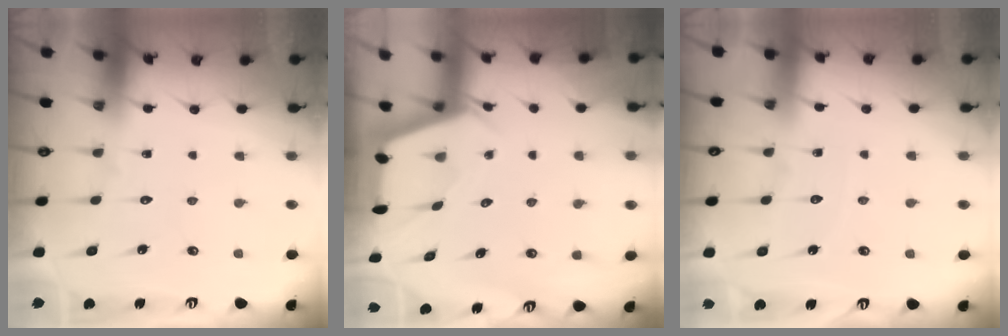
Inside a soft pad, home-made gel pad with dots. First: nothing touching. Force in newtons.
{"total": 2.0, "press": 2.0, "slide": 0.3}
{"total": 2.6, "press": 2.5, "slide": 0.4}